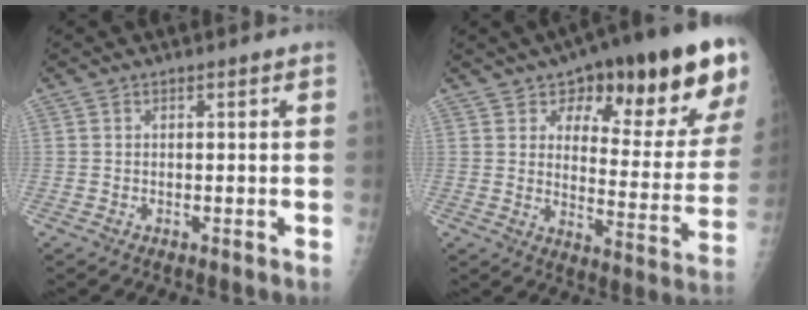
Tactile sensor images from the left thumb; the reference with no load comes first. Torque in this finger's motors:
{"motor_torque": [2.51, 2.12, 1.31, -1.45, 0.44]}